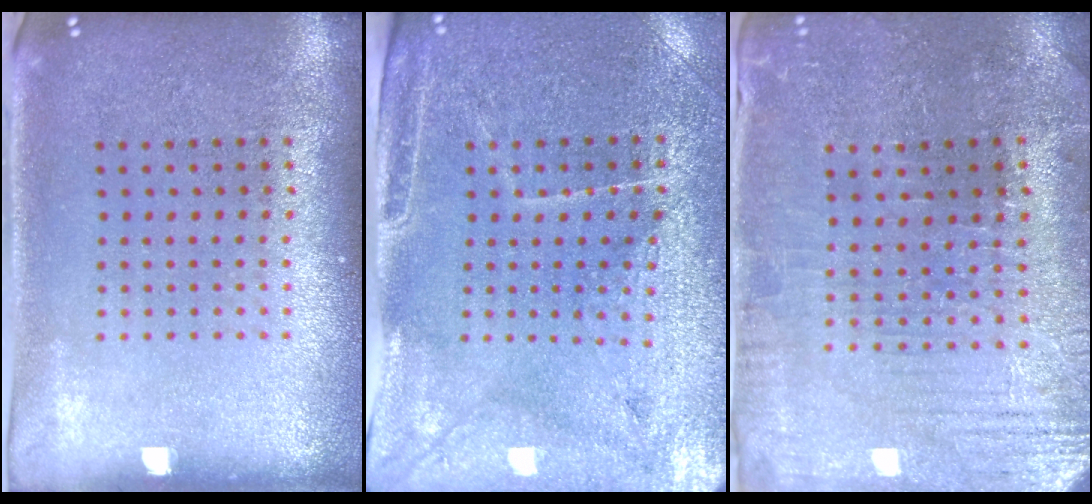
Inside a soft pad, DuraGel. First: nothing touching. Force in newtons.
{"total": 3.3, "press": 3.2, "slide": 1.0}
{"total": 0.9, "press": 0.8, "slide": 0.4}